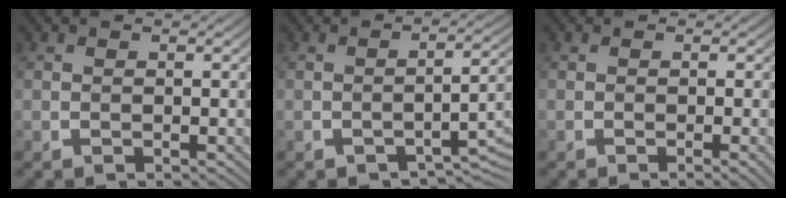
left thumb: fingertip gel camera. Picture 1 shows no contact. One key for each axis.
{"total": 4.0, "fx": -2.5, "fy": 1.1, "fz": 2.9, "tx": -0.041, "ty": 0.008, "tz": -0.036}
{"total": 2.0, "fx": -0.8, "fy": 0.3, "fz": 1.8, "tx": -0.022, "ty": 0.004, "tz": -0.015}